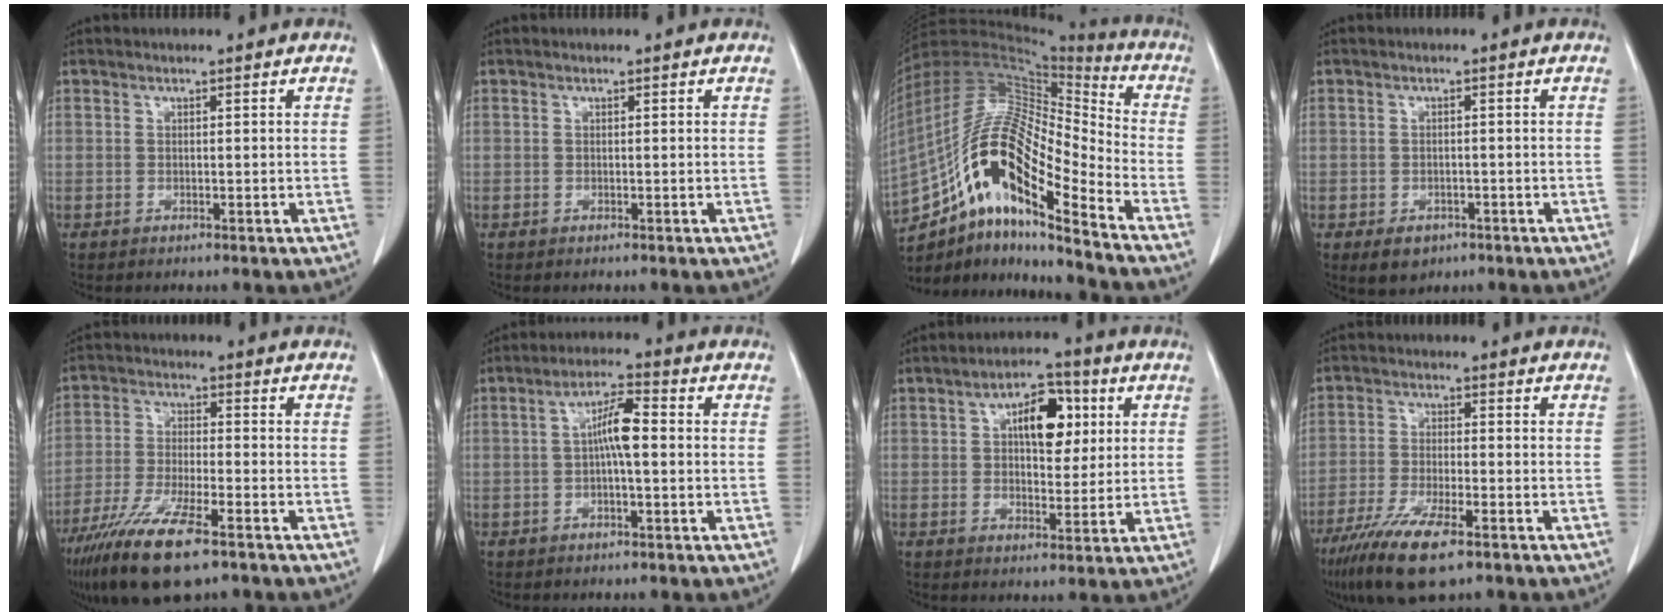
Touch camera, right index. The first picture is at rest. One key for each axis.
{"total": 0.0}
{"total": 20.1, "fx": -11.5, "fy": 4.1, "fz": 16.0, "tx": -0.323, "ty": 0.017, "tz": -0.203}
{"total": 3.5, "fx": -1.8, "fy": 2.6, "fz": 1.4, "tx": -0.018, "ty": 0.001, "tz": -0.016}
{"total": 12.5, "fx": -8.2, "fy": 2.1, "fz": 9.3, "tx": -0.180, "ty": -0.030, "tz": -0.142}
{"total": 5.7, "fx": 0.1, "fy": 1.0, "fz": 5.6, "tx": -0.103, "ty": 0.017, "tz": -0.001}
{"total": 8.7, "fx": 2.6, "fy": 4.2, "fz": 7.1, "tx": -0.106, "ty": 0.019, "tz": 0.040}
{"total": 10.2, "fx": -6.5, "fy": 2.0, "fz": 7.6, "tx": -0.142, "ty": -0.023, "tz": -0.110}